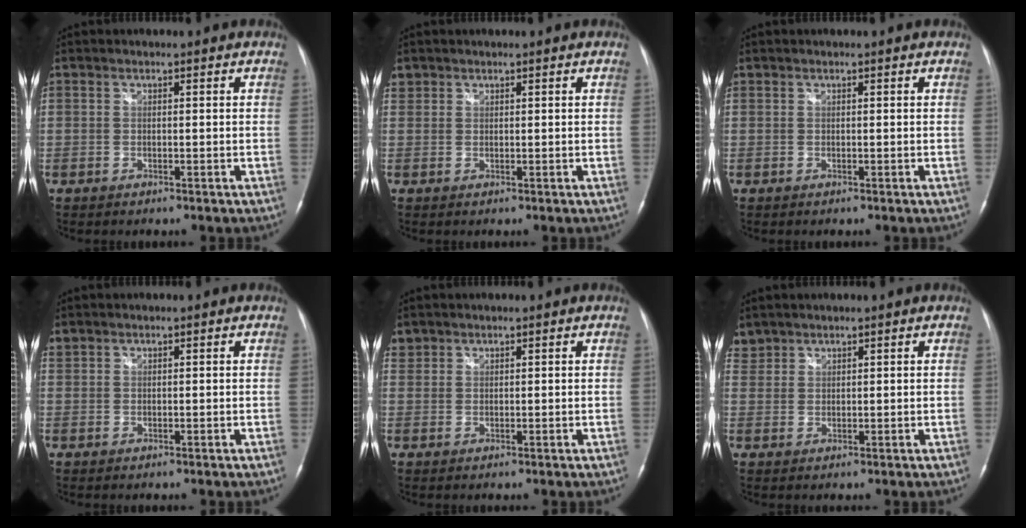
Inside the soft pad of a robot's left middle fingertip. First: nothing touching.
{"total": 1.4, "force": [1.0, 1.1, 0.0], "torque": [0.008, 0.011, 0.016]}
{"total": 0.0}
{"total": 0.8, "force": [0.7, 0.4, 0.0], "torque": [-0.004, 0.014, 0.017]}
{"total": 1.7, "force": [1.3, 1.0, -0.1], "torque": [0.007, 0.011, 0.024]}
{"total": 2.4, "force": [2.1, 1.0, -0.4], "torque": [0.008, 0.012, 0.043]}